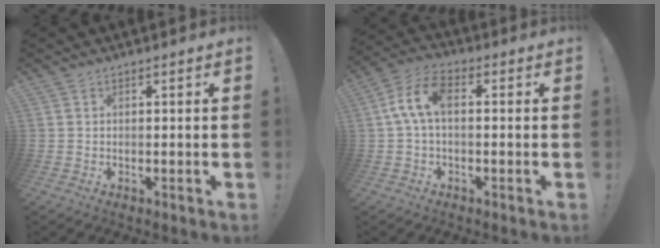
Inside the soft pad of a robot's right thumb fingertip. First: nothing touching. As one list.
[{"total": 8.9, "force": [0.8, 4.7, 7.5], "torque": [-0.157, 0.008, 0.019]}]